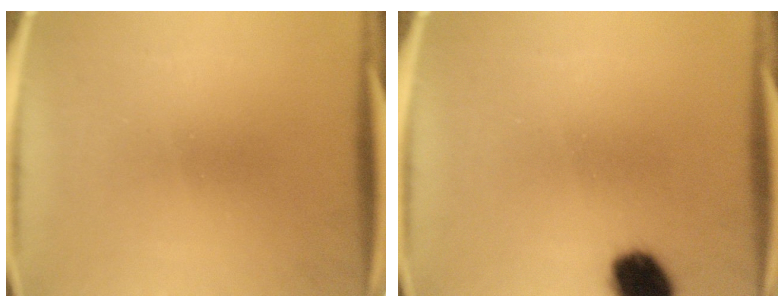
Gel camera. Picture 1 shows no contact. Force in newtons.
{"total": 9.6}